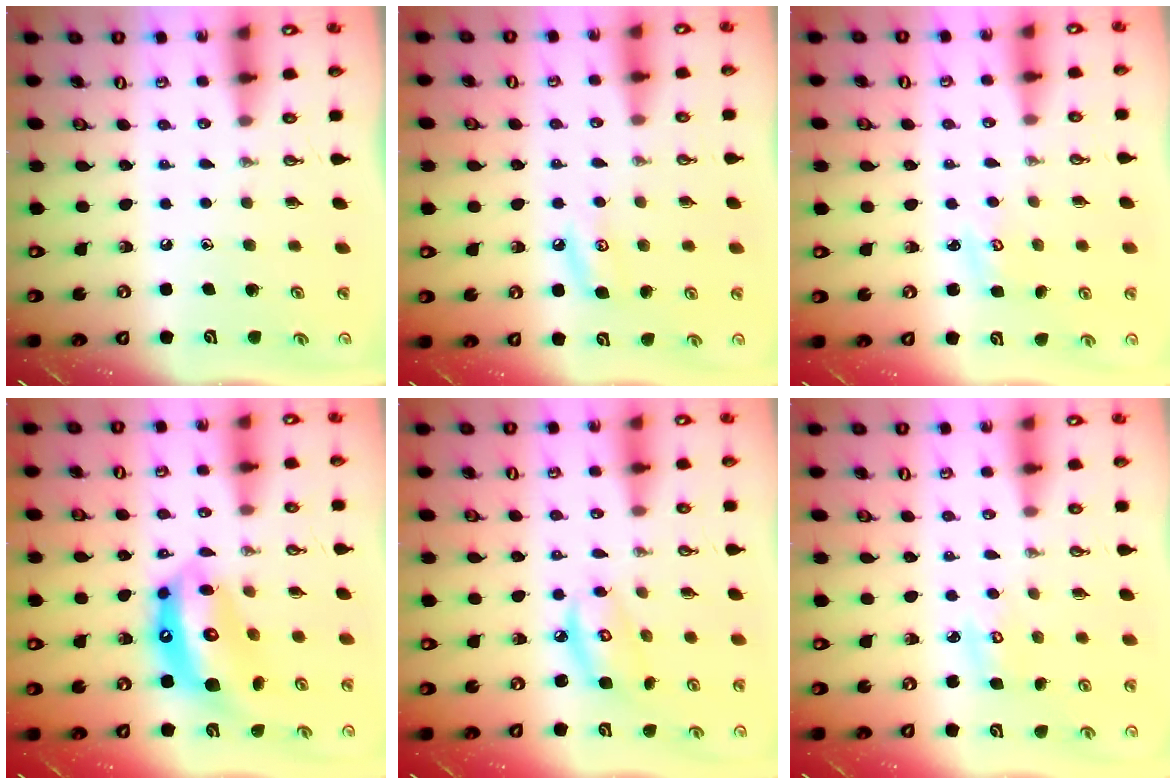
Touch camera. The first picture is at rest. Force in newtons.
{"total": 6.0, "press": 6.0, "slide": 0.5}
{"total": 2.6, "press": 2.6, "slide": 0.3}
{"total": 15.6, "press": 15.5, "slide": 1.9}
{"total": 7.0, "press": 7.0, "slide": 0.5}
{"total": 2.9, "press": 2.9, "slide": 0.2}